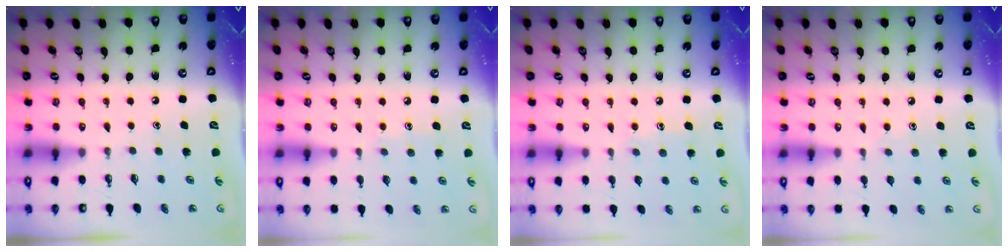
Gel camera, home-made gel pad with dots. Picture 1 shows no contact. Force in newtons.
{"total": 5.1, "press": 5.1, "slide": 0.6}
{"total": 6.7, "press": 6.7, "slide": 0.6}
{"total": 6.0, "press": 5.9, "slide": 0.7}